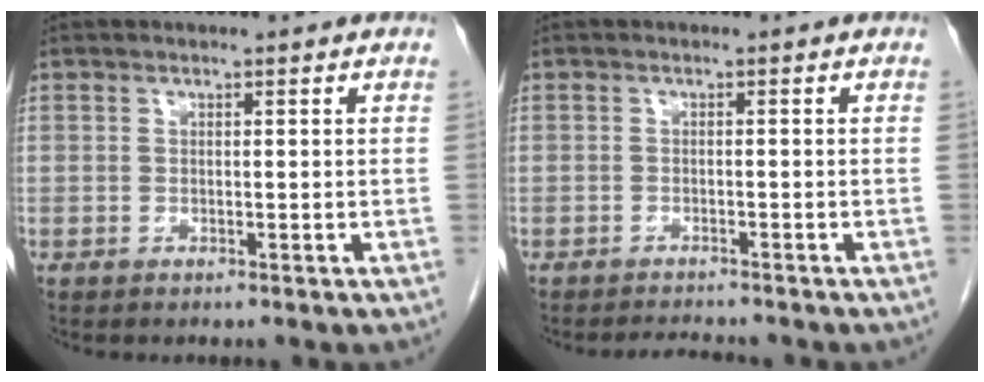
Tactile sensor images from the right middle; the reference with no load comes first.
{"total": 2.3, "force": [-2.2, 0.0, 0.4], "torque": [-0.008, -0.009, -0.033]}